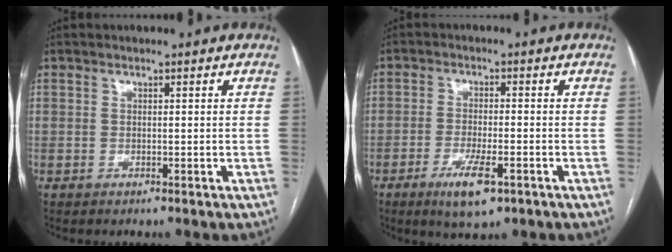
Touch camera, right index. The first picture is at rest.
{"total": 6.5, "force": [-3.4, 1.5, 5.3], "torque": [-0.098, -0.010, -0.052]}